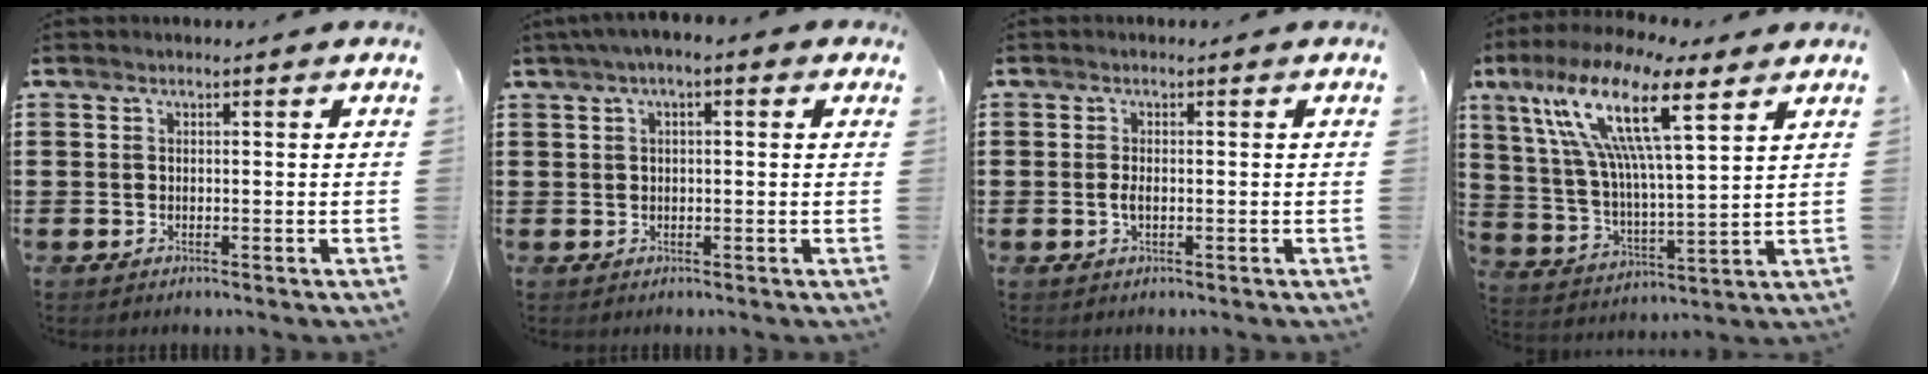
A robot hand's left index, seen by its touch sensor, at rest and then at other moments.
{"total": 2.2, "force": [0.3, 0.6, 2.1], "torque": [-0.039, 0.004, 0.003]}
{"total": 1.5, "force": [-0.3, 0.6, 1.3], "torque": [-0.033, -0.002, -0.009]}
{"total": 15.7, "force": [9.3, 3.6, 12.1], "torque": [-0.253, -0.029, 0.155]}